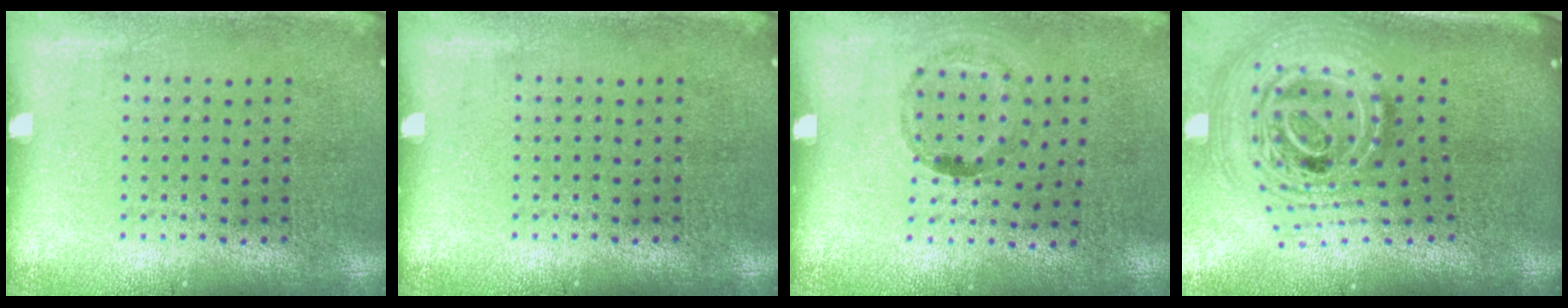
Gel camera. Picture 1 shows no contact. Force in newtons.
{"total": 0.0}
{"total": 1.1, "press": 0.6, "slide": 0.9}
{"total": 2.7, "press": 1.9, "slide": 1.9}